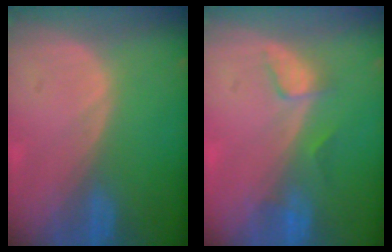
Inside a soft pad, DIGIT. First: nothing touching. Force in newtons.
{"total": 2.8, "press": 2.7, "slide": 0.4}